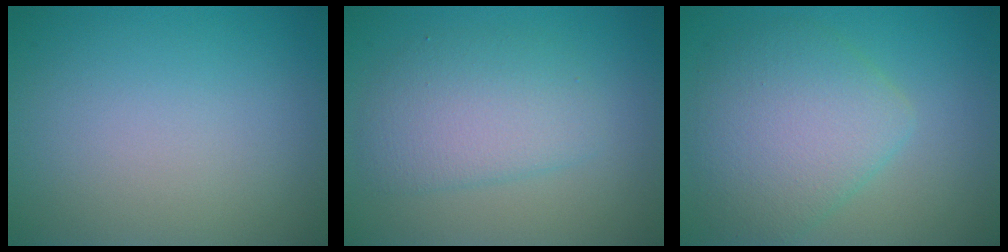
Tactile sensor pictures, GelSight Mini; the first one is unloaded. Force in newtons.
{"total": 4.1, "press": 4.0, "slide": 0.1}
{"total": 5.9, "press": 5.9, "slide": 0.1}